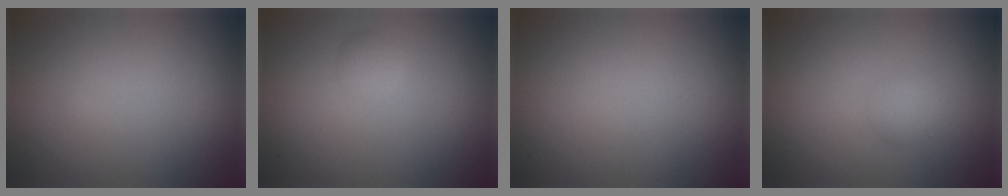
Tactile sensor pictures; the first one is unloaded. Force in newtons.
{"total": 1.1, "press": 1.1, "slide": 0.1}
{"total": 0.0}
{"total": 1.5, "press": 1.5, "slide": 0.1}